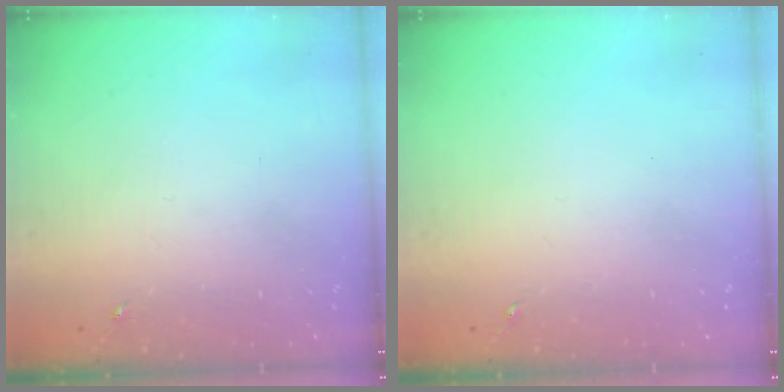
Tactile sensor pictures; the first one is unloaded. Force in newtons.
{"total": 0.0}